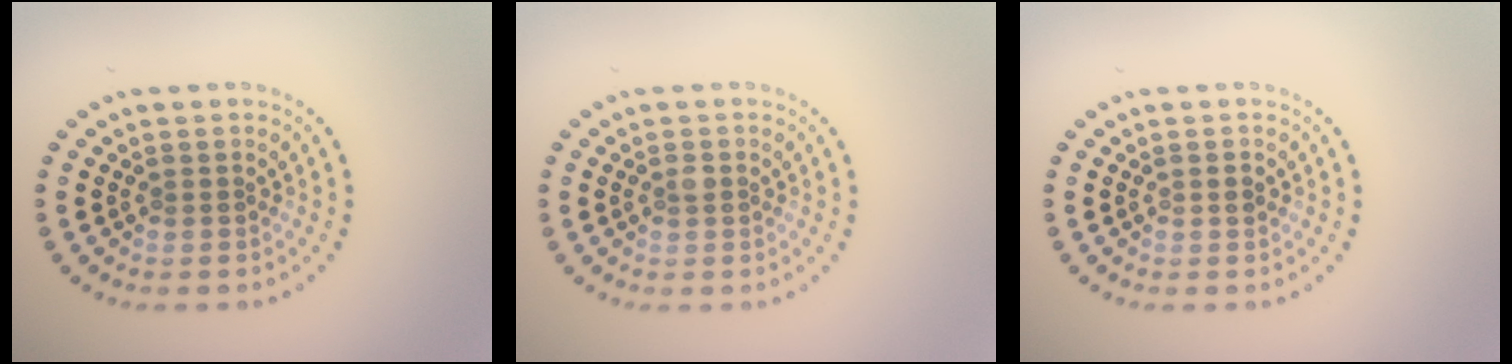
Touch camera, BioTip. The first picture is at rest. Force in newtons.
{"total": 0.9, "press": 0.9, "slide": 0.1}
{"total": 1.0, "press": 1.0, "slide": 0.1}